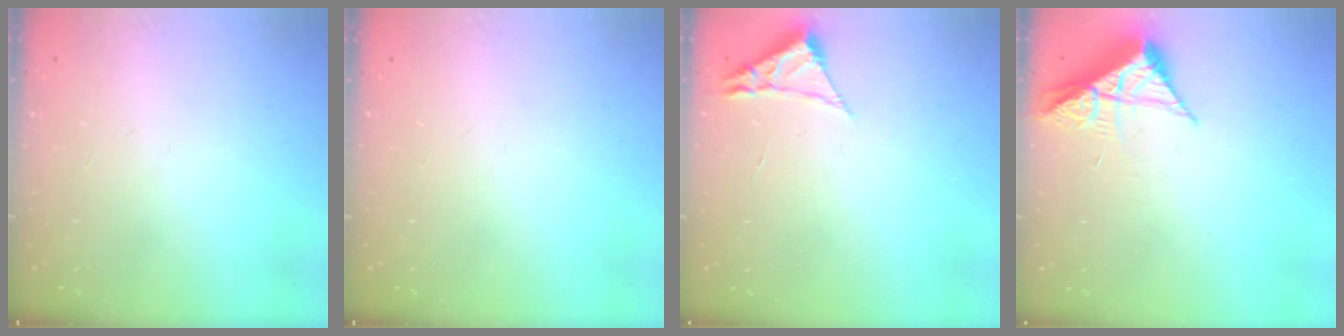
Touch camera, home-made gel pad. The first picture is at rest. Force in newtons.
{"total": 0.0}
{"total": 2.3, "press": 2.3, "slide": 0.4}
{"total": 7.0, "press": 7.0, "slide": 0.3}